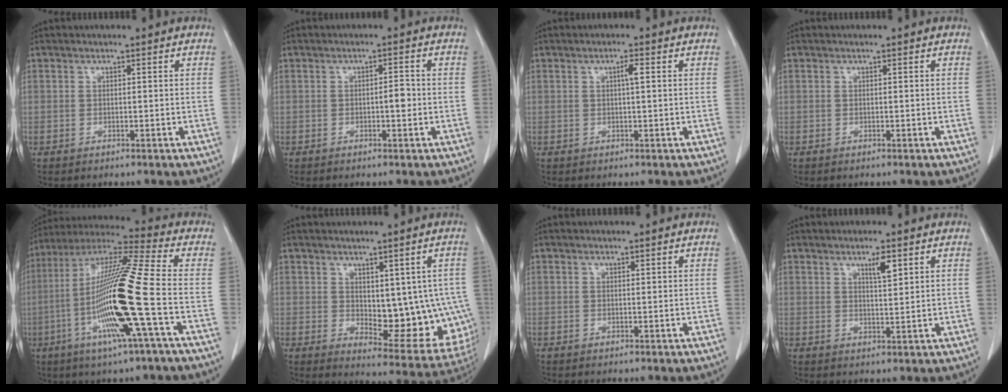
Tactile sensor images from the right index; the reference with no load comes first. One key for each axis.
{"total": 2.0, "fx": -0.4, "fy": 0.5, "fz": 1.9, "tx": -0.028, "ty": 0.003, "tz": -0.007}
{"total": 1.6, "fx": 0.3, "fy": 0.0, "fz": 1.6, "tx": -0.028, "ty": 0.003, "tz": 0.005}
{"total": 0.0}
{"total": 19.0, "fx": -4.6, "fy": -0.8, "fz": 18.4, "tx": -0.366, "ty": -0.012, "tz": -0.101}
{"total": 13.4, "fx": -0.1, "fy": 6.5, "fz": 11.7, "tx": -0.126, "ty": -0.004, "tz": 0.018}
{"total": 0.0}
{"total": 3.0, "fx": 1.7, "fy": 0.4, "fz": 2.4, "tx": -0.042, "ty": -0.003, "tz": 0.030}